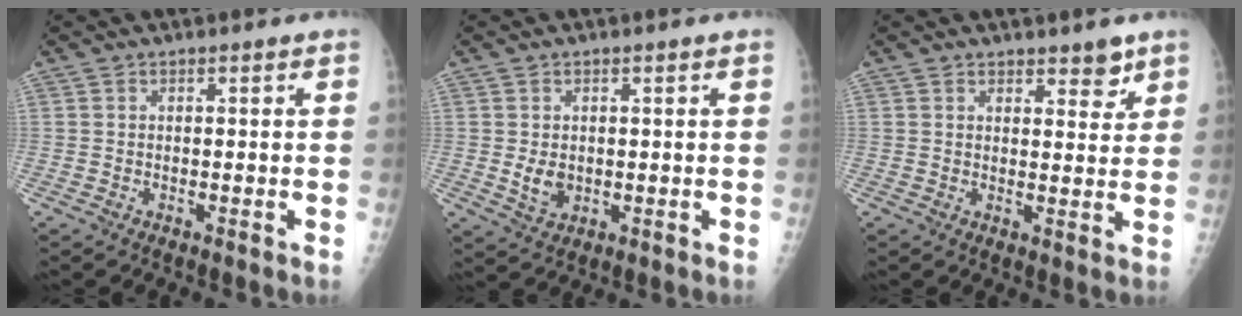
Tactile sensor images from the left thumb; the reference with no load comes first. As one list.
[{"total": 4.0, "force": [0.0, 3.1, 2.6], "torque": [-0.033, -0.006, 0.009]}, {"total": 3.9, "force": [2.8, 1.8, 2.0], "torque": [-0.003, -0.019, 0.039]}]